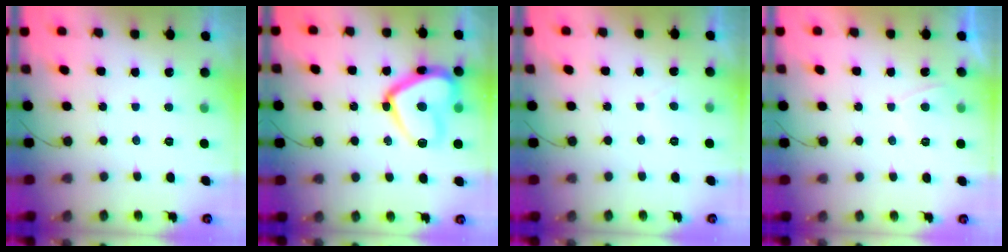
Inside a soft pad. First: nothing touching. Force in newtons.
{"total": 18.0, "press": 17.9, "slide": 1.7}
{"total": 0.8, "press": 0.6, "slide": 0.4}
{"total": 1.2, "press": 1.1, "slide": 0.5}